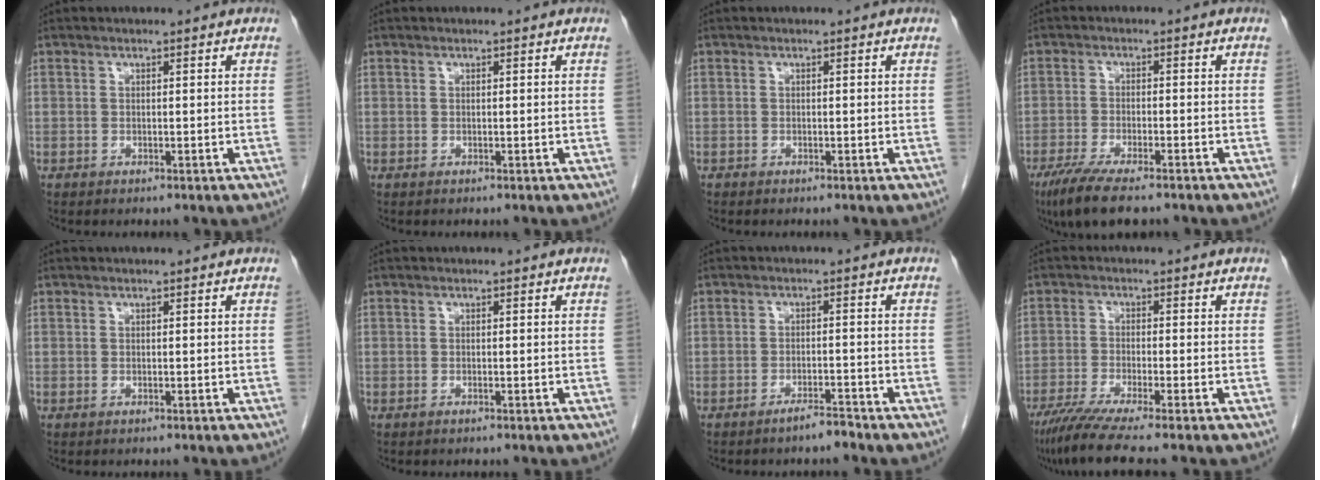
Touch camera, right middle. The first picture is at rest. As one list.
[{"total": 0.0}, {"total": 0.0}, {"total": 9.1, "force": [-6.8, 1.7, 5.8], "torque": [-0.104, -0.023, -0.108]}, {"total": 0.0}, {"total": 0.0}, {"total": 2.5, "force": [-2.2, -0.1, 1.1], "torque": [-0.024, -0.005, -0.037]}, {"total": 7.9, "force": [-6.2, -1.1, 4.7], "torque": [-0.081, -0.028, -0.106]}]